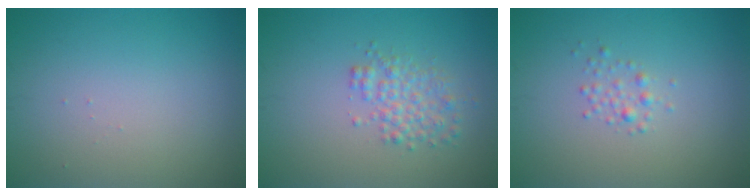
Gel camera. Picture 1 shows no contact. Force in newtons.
{"total": 2.6, "press": 2.6, "slide": 0.1}
{"total": 1.2, "press": 1.2, "slide": 0.0}